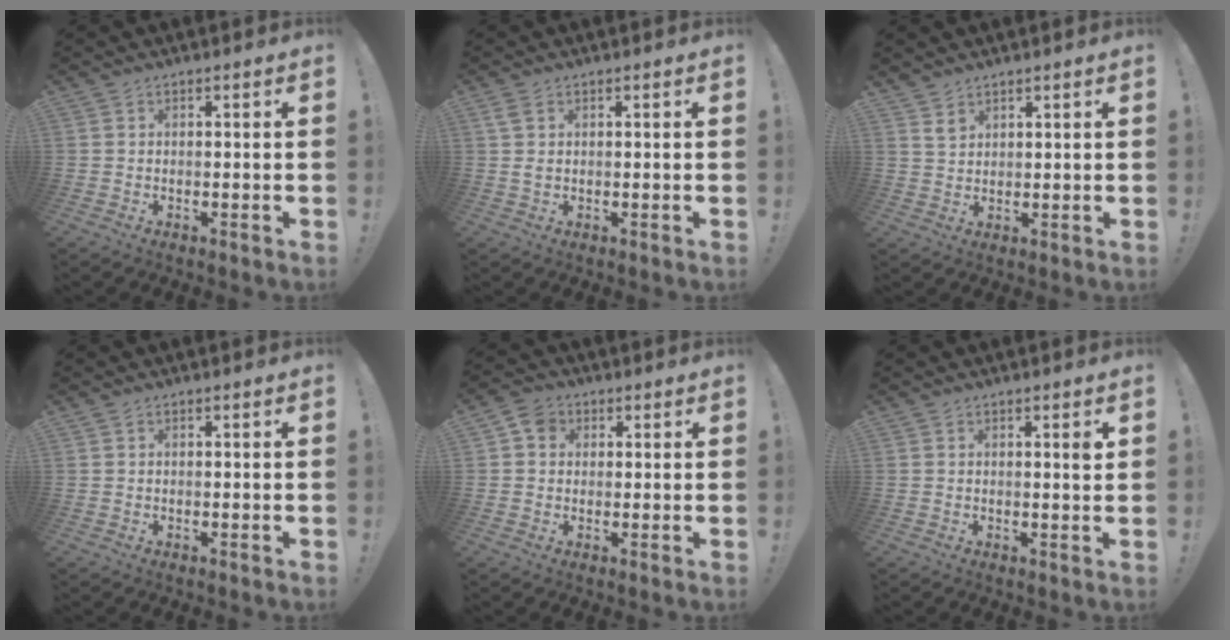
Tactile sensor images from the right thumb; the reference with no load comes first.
{"total": 2.5, "force": [0.9, 1.3, 1.9], "torque": [-0.034, 0.001, 0.017]}
{"total": 3.7, "force": [2.8, 2.2, 0.8], "torque": [-0.013, -0.019, 0.054]}
{"total": 0.0}
{"total": 5.0, "force": [1.5, 4.3, 2.1], "torque": [-0.031, 0.005, 0.030]}
{"total": 1.7, "force": [0.8, -0.1, 1.4], "torque": [-0.012, -0.007, 0.008]}